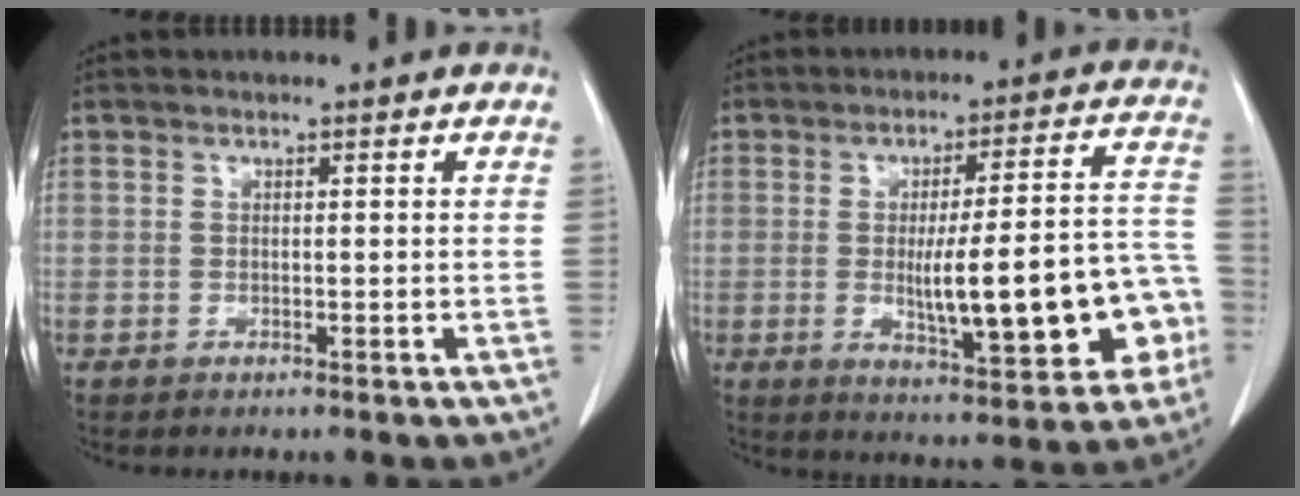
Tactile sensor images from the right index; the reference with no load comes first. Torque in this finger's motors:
{"motor_torque": [1.65, -0.48, 0.43, 0.20]}